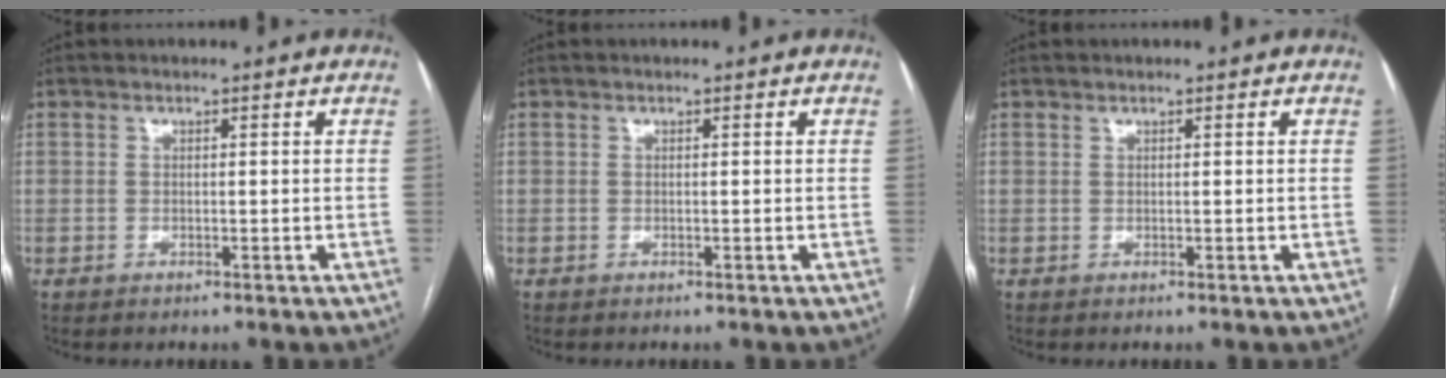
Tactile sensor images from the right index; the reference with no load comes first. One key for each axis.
{"total": 0.0}
{"total": 0.0}